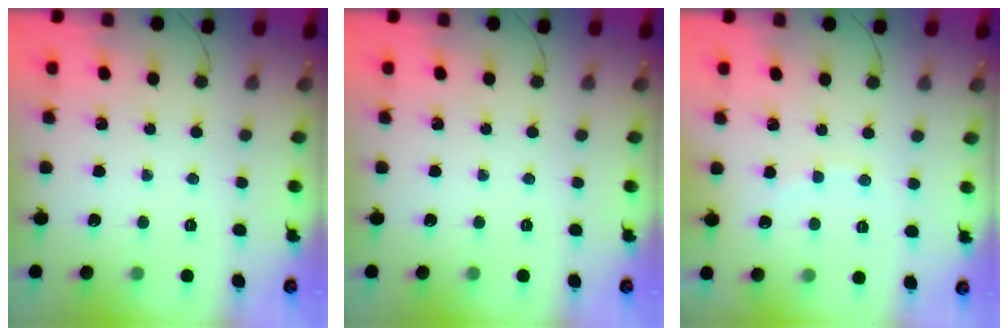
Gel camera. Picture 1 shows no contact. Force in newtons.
{"total": 0.0}
{"total": 5.9, "press": 5.8, "slide": 1.1}